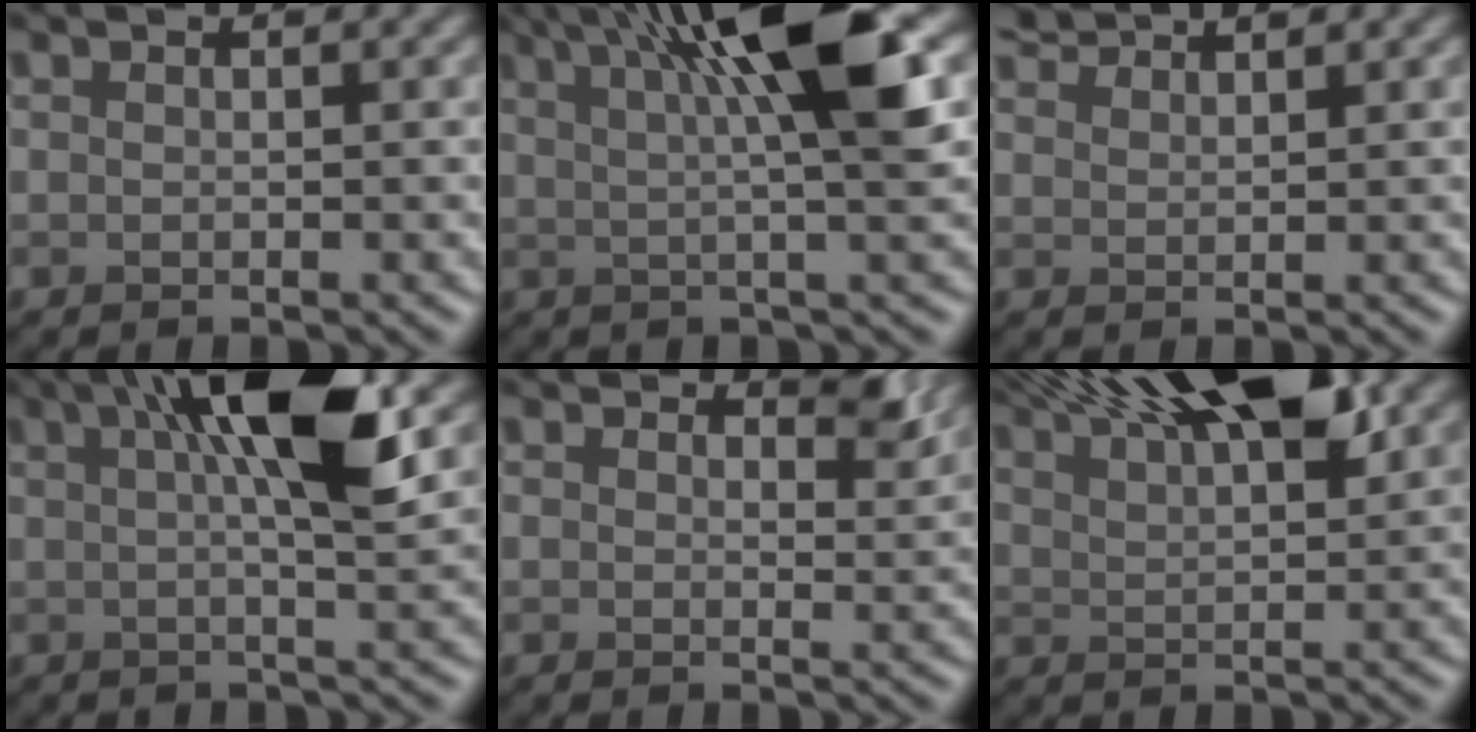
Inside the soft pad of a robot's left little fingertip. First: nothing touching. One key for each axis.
{"total": 9.3, "fx": 3.3, "fy": 1.4, "fz": 8.6, "tx": -0.115, "ty": 0.007, "tz": 0.065}
{"total": 2.0, "fx": 2.0, "fy": -0.2, "fz": -0.1, "tx": 0.010, "ty": 0.004, "tz": 0.053}
{"total": 7.1, "fx": 2.3, "fy": 0.9, "fz": 6.7, "tx": -0.096, "ty": 0.003, "tz": 0.048}
{"total": 1.2, "fx": 1.0, "fy": 0.1, "fz": 0.5, "tx": -0.003, "ty": -0.009, "tz": 0.032}
{"total": 12.0, "fx": 7.5, "fy": 4.1, "fz": 8.4, "tx": -0.136, "ty": 0.041, "tz": 0.107}